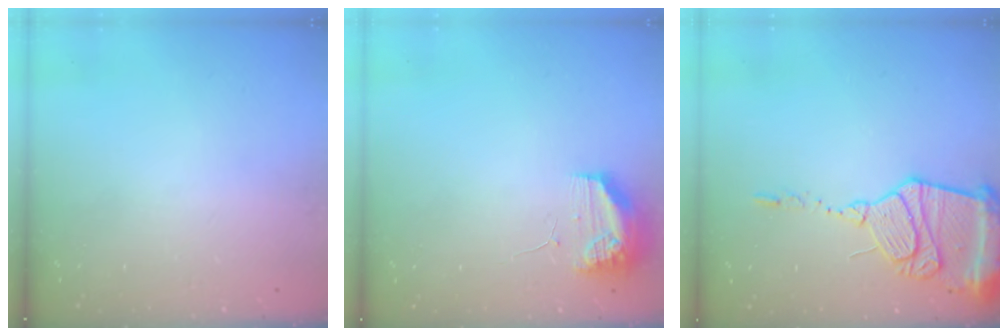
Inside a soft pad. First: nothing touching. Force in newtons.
{"total": 9.7, "press": 9.6, "slide": 1.5}
{"total": 17.8, "press": 17.7, "slide": 1.5}